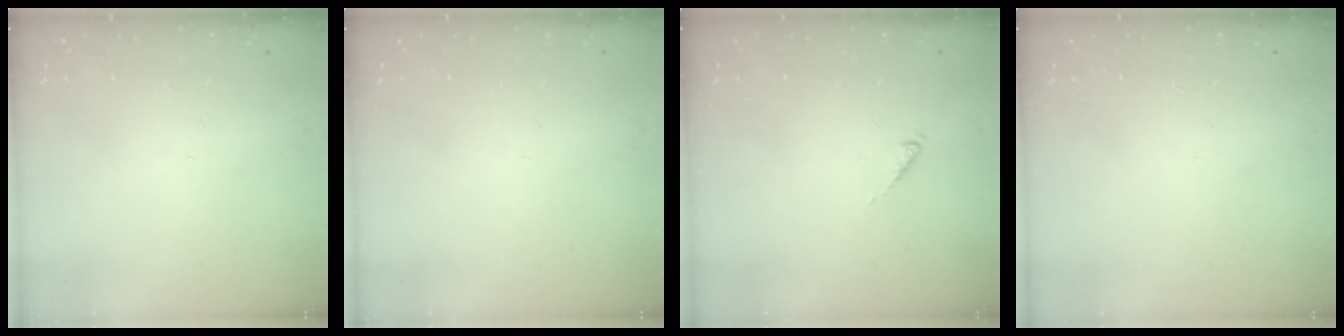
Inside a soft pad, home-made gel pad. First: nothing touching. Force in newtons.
{"total": 0.0}
{"total": 0.0}
{"total": 0.0}